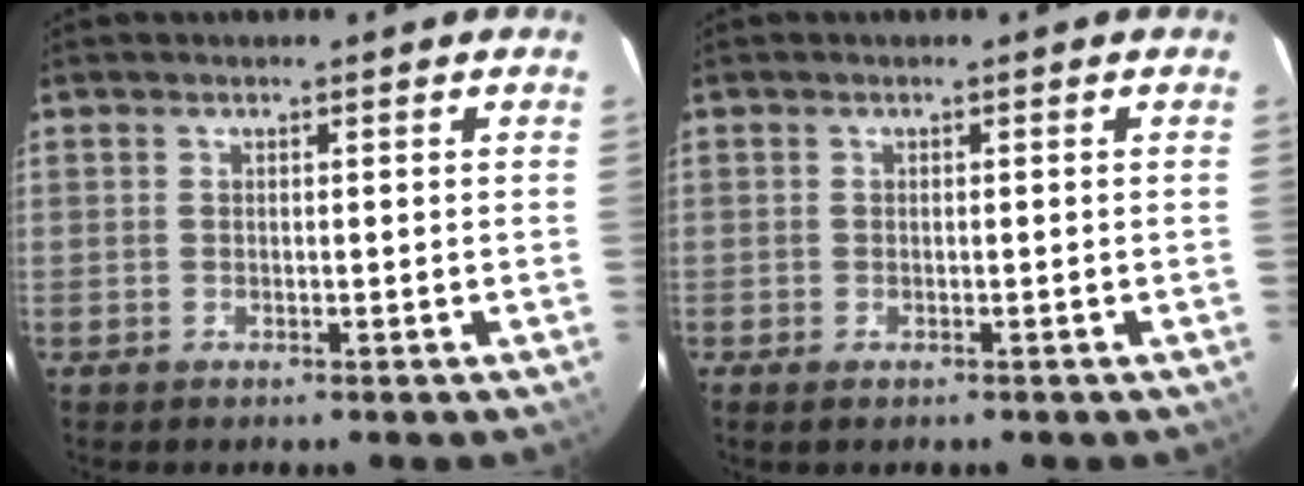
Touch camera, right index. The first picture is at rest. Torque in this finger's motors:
{"motor_torque": [0.29, -0.52, -0.06, -0.03]}